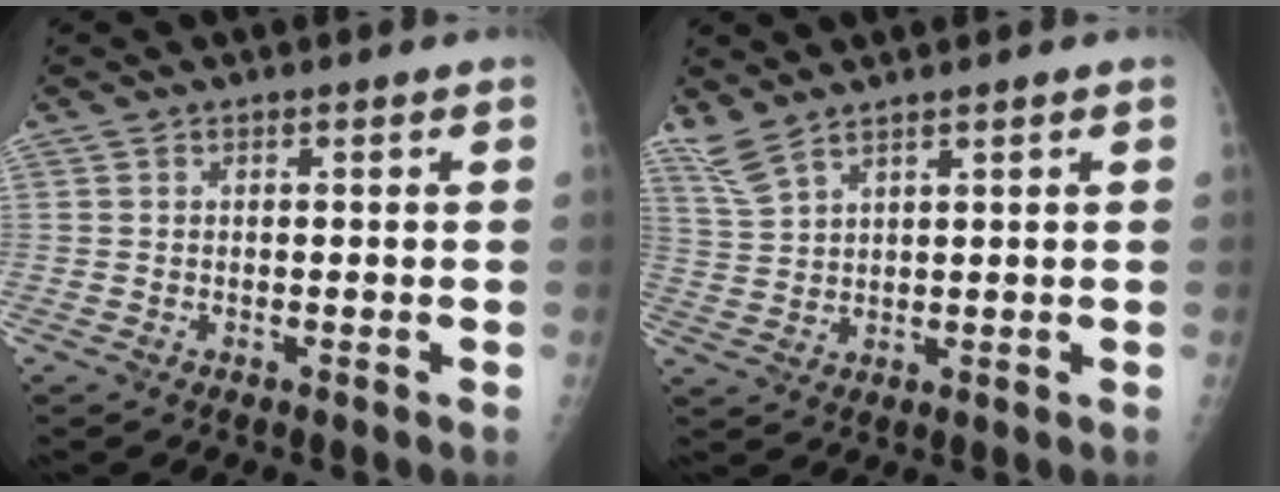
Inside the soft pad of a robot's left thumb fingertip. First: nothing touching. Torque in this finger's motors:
{"motor_torque": [2.95, 1.05, 1.10, -1.67, 0.48]}